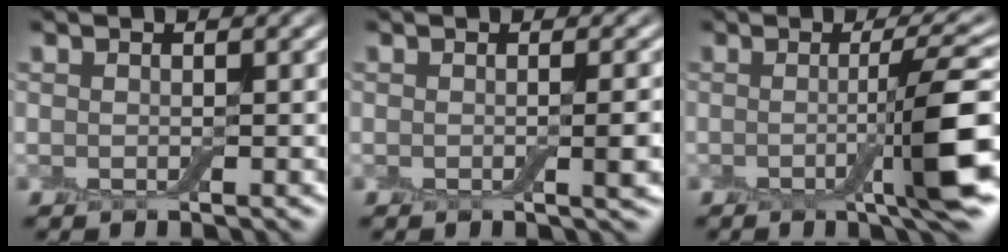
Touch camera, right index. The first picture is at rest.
{"total": 2.1, "force": [-0.4, 0.2, 2.0], "torque": [-0.028, -0.001, -0.005]}
{"total": 6.6, "force": [-1.1, 0.7, 6.5], "torque": [-0.094, 0.002, -0.020]}